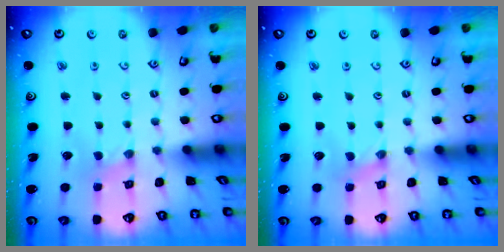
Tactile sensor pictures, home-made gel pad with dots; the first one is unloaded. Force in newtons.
{"total": 0.0}